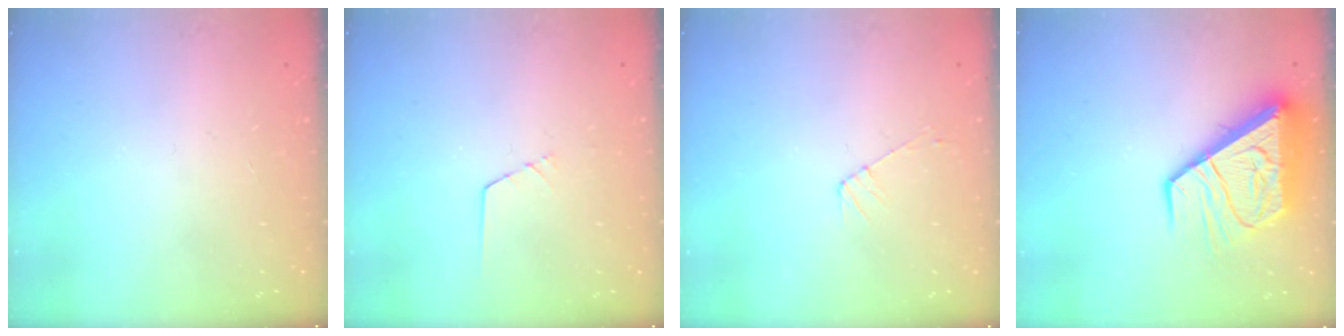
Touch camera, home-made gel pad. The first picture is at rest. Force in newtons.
{"total": 1.6, "press": 1.6, "slide": 0.1}
{"total": 3.8, "press": 3.8, "slide": 0.5}
{"total": 13.8, "press": 13.7, "slide": 1.6}